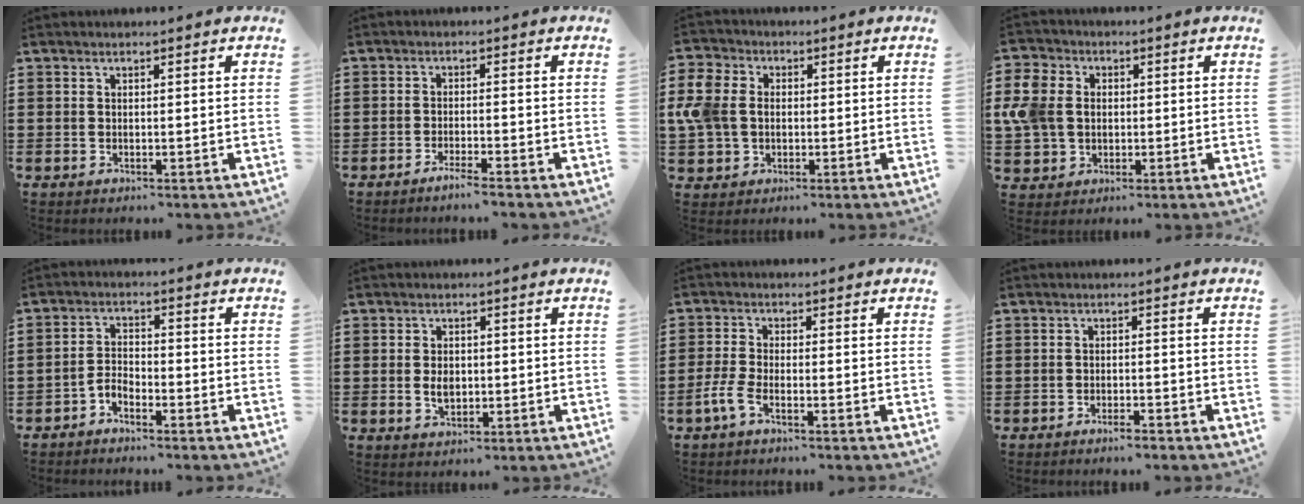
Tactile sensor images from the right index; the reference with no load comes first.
{"total": 2.2, "force": [-2.0, -0.3, 1.0], "torque": [-0.016, 0.000, -0.037]}
{"total": 6.9, "force": [0.0, 5.7, 3.8], "torque": [-0.126, 0.004, -0.010]}
{"total": 7.6, "force": [0.4, 6.6, 3.9], "torque": [-0.133, 0.007, 0.000]}
{"total": 2.5, "force": [-2.3, 0.6, 0.7], "torque": [-0.019, 0.006, -0.047]}
{"total": 3.1, "force": [-0.1, 2.1, 2.3], "torque": [-0.039, 0.002, -0.004]}
{"total": 3.5, "force": [-1.9, 0.9, 2.7], "torque": [-0.073, -0.008, -0.043]}
{"total": 1.4, "force": [-1.3, 0.2, 0.5], "torque": [-0.011, 0.001, -0.025]}